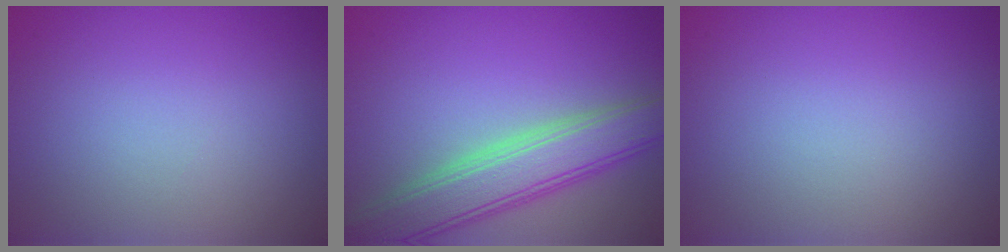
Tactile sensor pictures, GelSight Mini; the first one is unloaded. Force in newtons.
{"total": 6.4, "press": 6.4, "slide": 0.4}
{"total": 0.0}